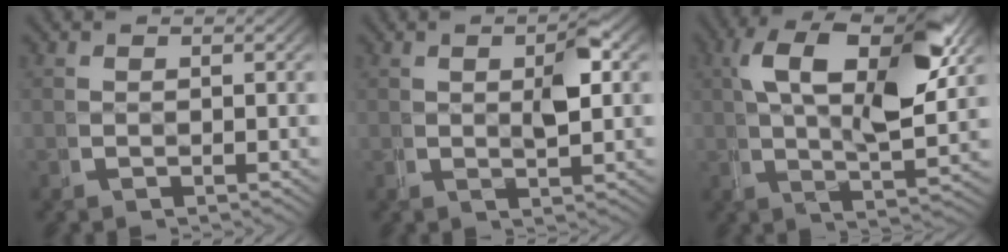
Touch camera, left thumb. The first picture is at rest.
{"total": 3.2, "force": [0.8, 0.7, 3.0], "torque": [-0.055, -0.001, 0.017]}
{"total": 11.8, "force": [3.1, 4.7, 10.3], "torque": [-0.176, -0.006, 0.051]}